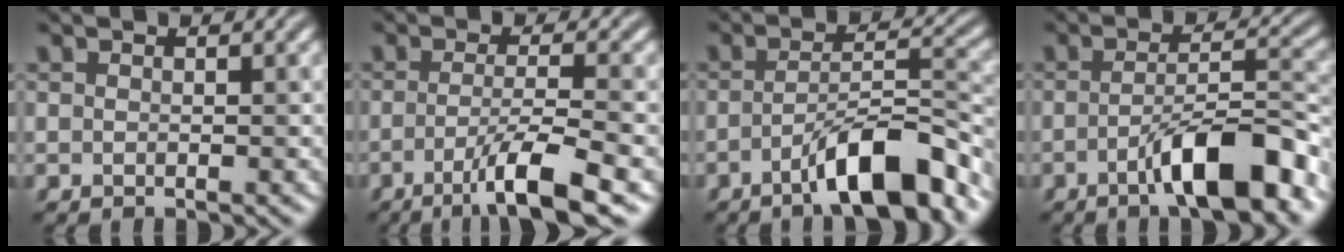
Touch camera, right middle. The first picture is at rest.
{"total": 6.1, "force": [-2.6, 1.0, 5.4], "torque": [-0.087, 0.000, -0.051]}
{"total": 7.6, "force": [-4.2, 1.7, 6.1], "torque": [-0.094, 0.013, -0.070]}
{"total": 7.3, "force": [-3.5, 1.6, 6.1], "torque": [-0.095, 0.012, -0.060]}